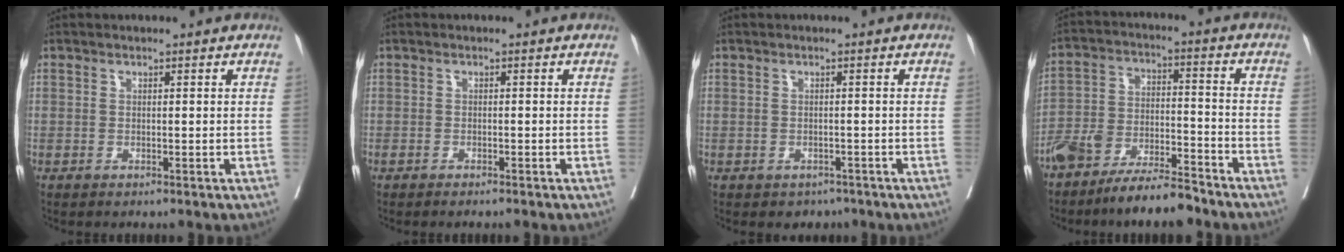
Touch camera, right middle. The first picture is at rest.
{"total": 1.7, "force": [-1.5, 0.2, 0.8], "torque": [-0.012, -0.003, -0.019]}
{"total": 2.4, "force": [-1.7, 1.6, 0.2], "torque": [-0.001, 0.006, -0.022]}
{"total": 10.9, "force": [-9.2, 2.3, 5.3], "torque": [-0.093, 0.006, -0.168]}